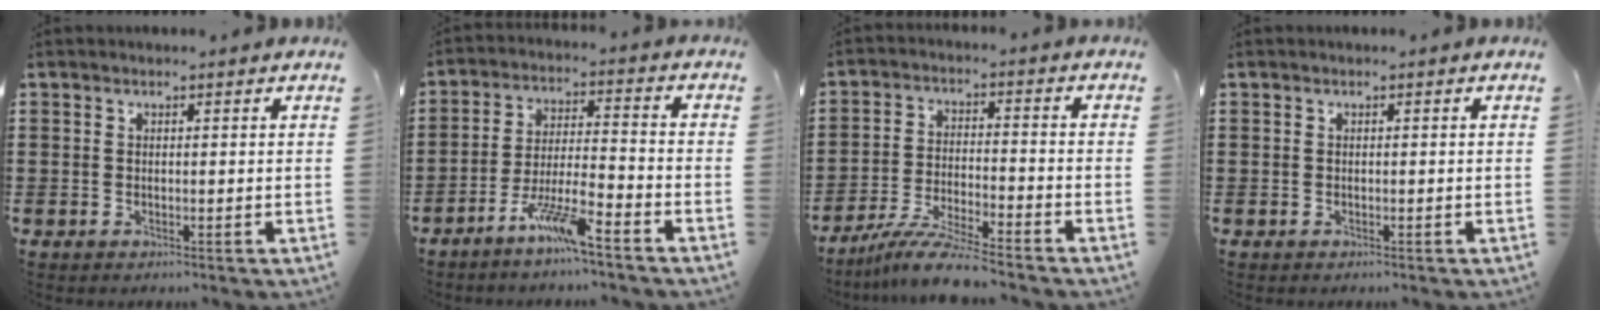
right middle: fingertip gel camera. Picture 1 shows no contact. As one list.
[{"total": 7.6, "force": [-5.6, 0.4, 5.1], "torque": [-0.108, -0.007, -0.108]}, {"total": 7.5, "force": [-6.8, 0.0, 3.3], "torque": [-0.065, -0.008, -0.128]}, {"total": 0.0}]